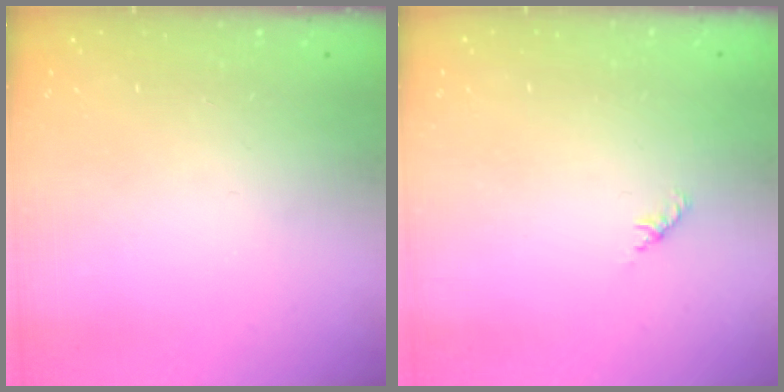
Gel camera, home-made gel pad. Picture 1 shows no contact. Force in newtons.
{"total": 1.8, "press": 1.7, "slide": 0.6}